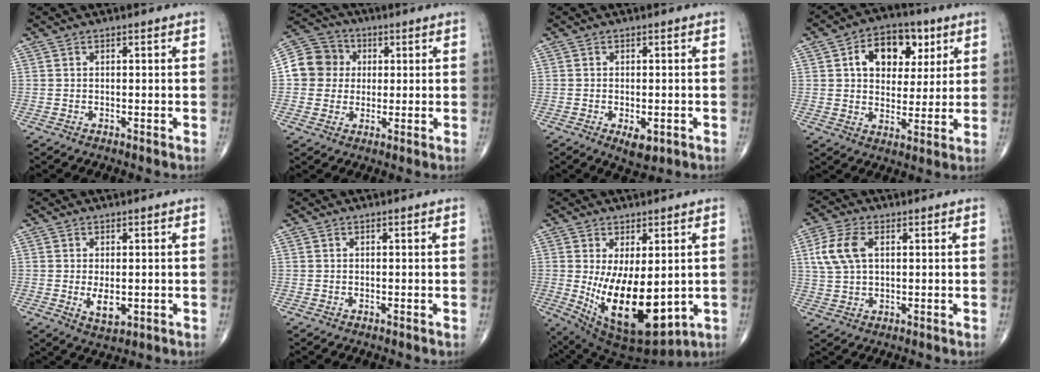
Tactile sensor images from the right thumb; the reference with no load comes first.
{"total": 9.3, "force": [0.9, 8.8, 2.8], "torque": [-0.030, 0.015, 0.005]}
{"total": 3.8, "force": [-1.4, 1.8, 3.1], "torque": [-0.042, -0.005, -0.016]}
{"total": 13.0, "force": [4.5, 9.0, 8.3], "torque": [-0.079, -0.002, 0.068]}
{"total": 4.0, "force": [-0.5, 2.0, 3.4], "torque": [-0.051, -0.009, -0.002]}
{"total": 0.0}
{"total": 16.4, "force": [-1.3, 7.8, 14.4], "torque": [-0.234, -0.028, 0.008]}
{"total": 7.7, "force": [2.0, 4.4, 5.9], "torque": [-0.135, 0.008, 0.041]}